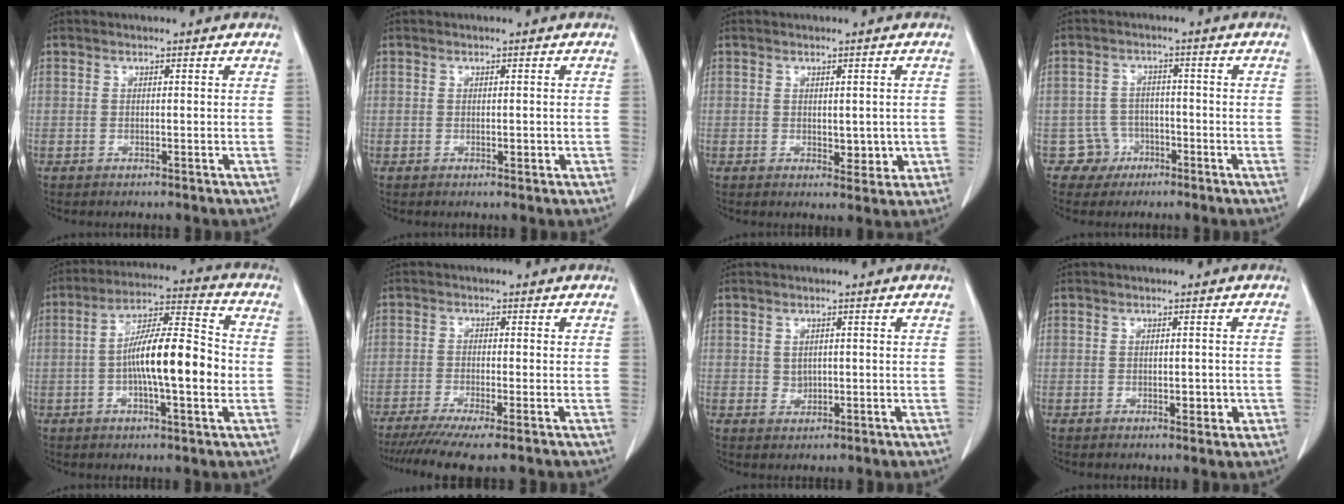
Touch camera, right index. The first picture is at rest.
{"total": 0.9, "force": [-0.1, 0.4, 0.8], "torque": [-0.010, 0.001, 0.004]}
{"total": 3.2, "force": [-0.1, 1.9, 2.6], "torque": [-0.025, -0.004, 0.009]}
{"total": 4.2, "force": [-2.0, 3.6, -0.7], "torque": [0.020, 0.016, -0.033]}
{"total": 13.5, "force": [-1.6, 2.4, 13.2], "torque": [-0.231, 0.015, -0.030]}
{"total": 8.0, "force": [-6.1, -0.1, 5.2], "torque": [-0.083, -0.018, -0.098]}
{"total": 1.4, "force": [0.4, 1.2, 0.8], "torque": [-0.010, 0.000, 0.012]}
{"total": 2.2, "force": [-0.4, 1.1, 1.8], "torque": [-0.021, 0.002, 0.002]}